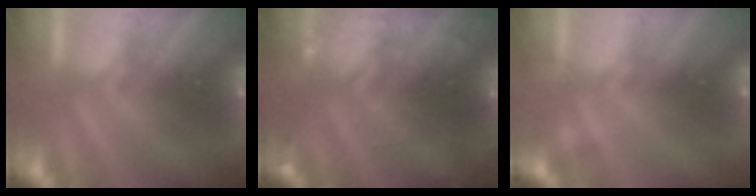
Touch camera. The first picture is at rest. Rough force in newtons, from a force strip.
{"total": 7.9}
{"total": 2.1}